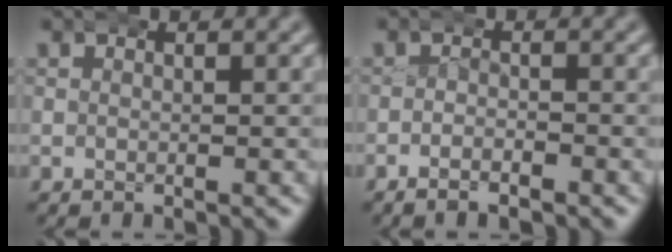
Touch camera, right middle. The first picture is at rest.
{"total": 2.1, "force": [-1.9, 0.7, 0.6], "torque": [-0.010, -0.005, -0.034]}